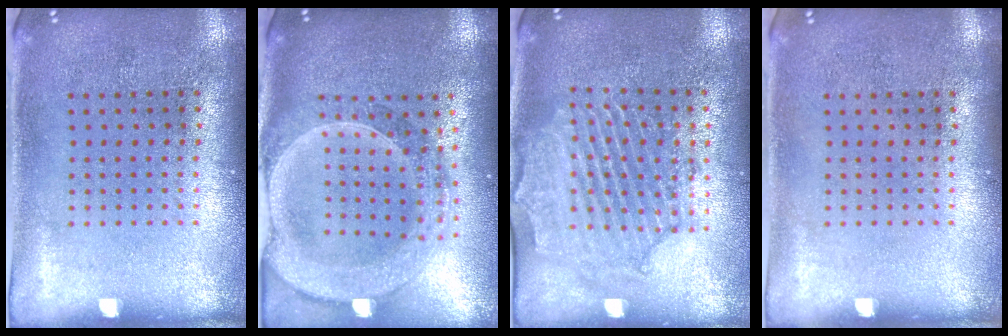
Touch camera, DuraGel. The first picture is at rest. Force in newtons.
{"total": 2.7, "press": 2.4, "slide": 1.2}
{"total": 2.1, "press": 2.0, "slide": 0.6}
{"total": 0.0}